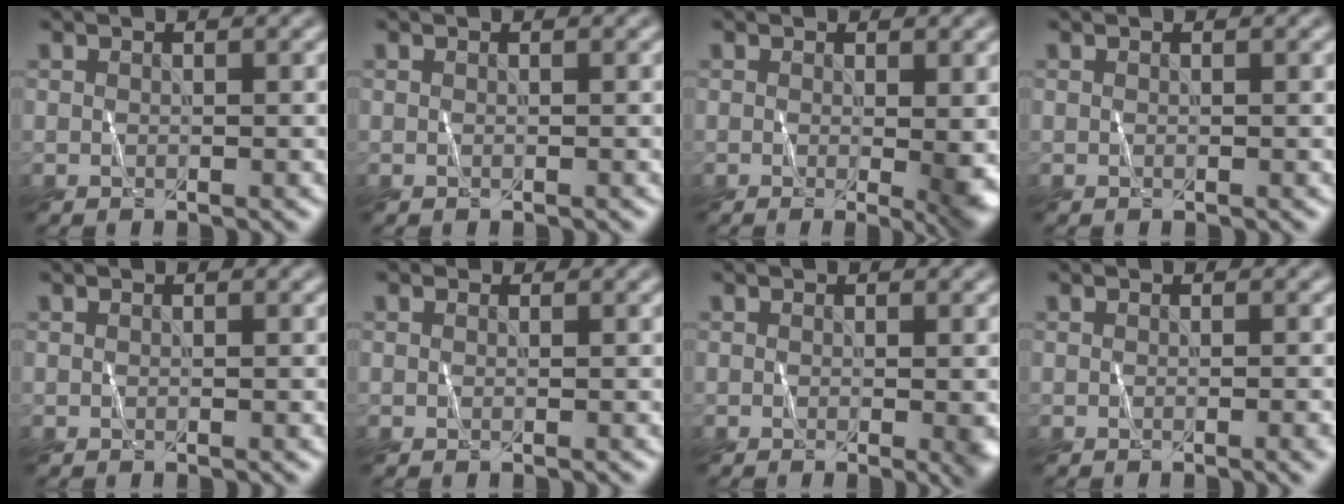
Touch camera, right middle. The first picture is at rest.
{"total": 0.0}
{"total": 3.3, "force": [-0.2, 0.7, 3.2], "torque": [-0.039, -0.006, 0.008]}
{"total": 0.0}
{"total": 0.0}
{"total": 0.8, "force": [0.5, 0.5, 0.2], "torque": [-0.001, -0.001, 0.003]}
{"total": 1.3, "force": [-0.2, 0.1, 1.3], "torque": [-0.013, -0.002, 0.003]}
{"total": 1.6, "force": [-0.7, 0.5, 1.4], "torque": [-0.006, 0.002, 0.001]}